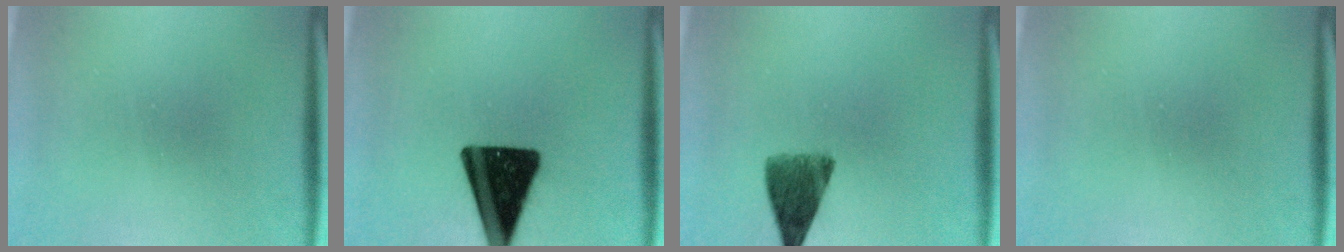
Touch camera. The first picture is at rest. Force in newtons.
{"total": 16.9}
{"total": 8.3}
{"total": 0.0}